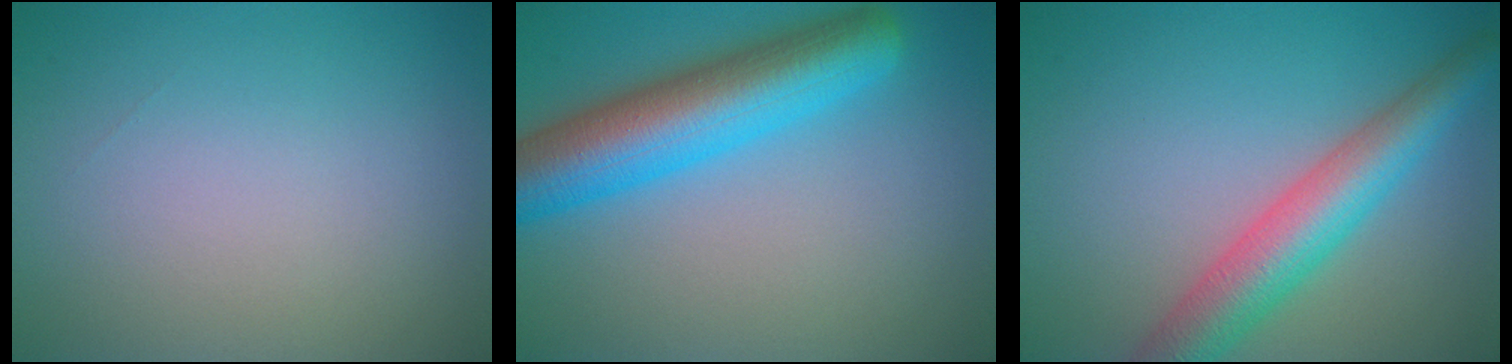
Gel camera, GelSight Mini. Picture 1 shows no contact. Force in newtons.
{"total": 8.7, "press": 8.7, "slide": 0.2}
{"total": 6.2, "press": 6.2, "slide": 0.2}